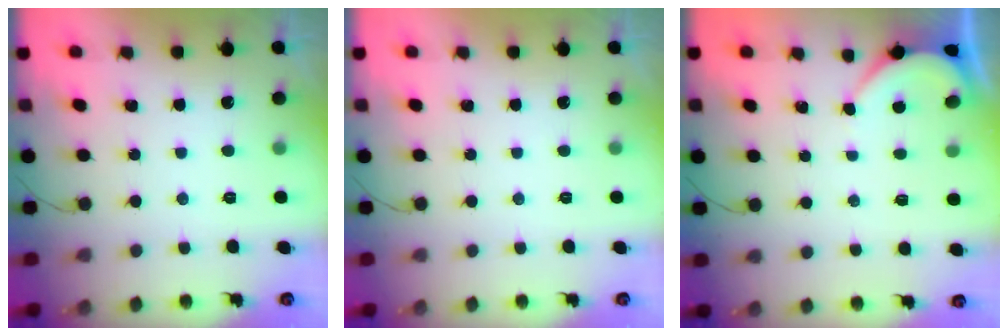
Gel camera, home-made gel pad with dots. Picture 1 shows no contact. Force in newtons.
{"total": 0.0}
{"total": 2.1, "press": 2.1, "slide": 0.3}